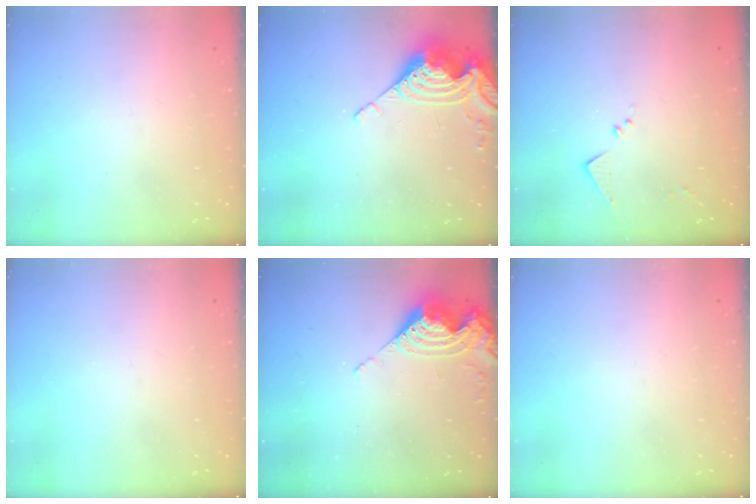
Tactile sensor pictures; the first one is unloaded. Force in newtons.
{"total": 10.6, "press": 10.6, "slide": 0.6}
{"total": 6.0, "press": 6.0, "slide": 0.8}
{"total": 0.0}
{"total": 8.5, "press": 8.4, "slide": 0.9}
{"total": 0.0}